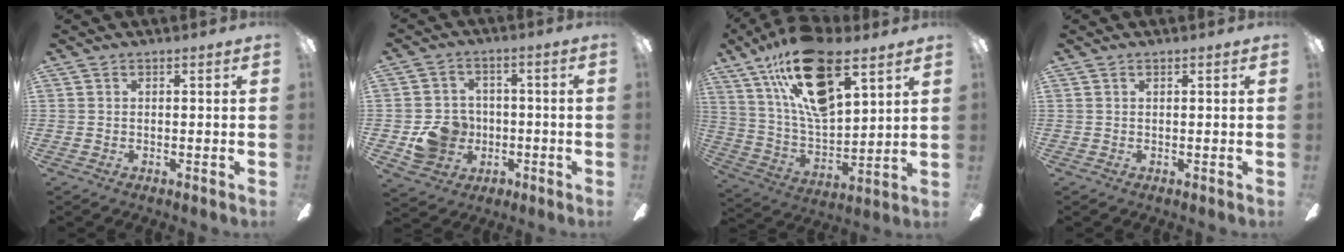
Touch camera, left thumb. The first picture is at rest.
{"total": 9.9, "force": [-2.1, 8.9, 3.6], "torque": [-0.083, 0.024, -0.031]}
{"total": 21.9, "force": [13.4, 9.4, 14.6], "torque": [-0.284, -0.066, 0.231]}
{"total": 0.6, "force": [0.3, 0.1, 0.5], "torque": [-0.013, 0.002, 0.005]}